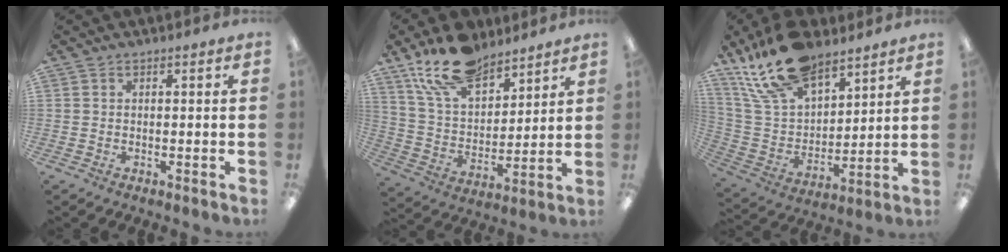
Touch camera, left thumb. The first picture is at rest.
{"total": 17.7, "force": [13.1, 8.7, 8.1], "torque": [-0.151, -0.066, 0.240]}
{"total": 20.2, "force": [14.3, 10.1, 10.1], "torque": [-0.205, -0.068, 0.260]}